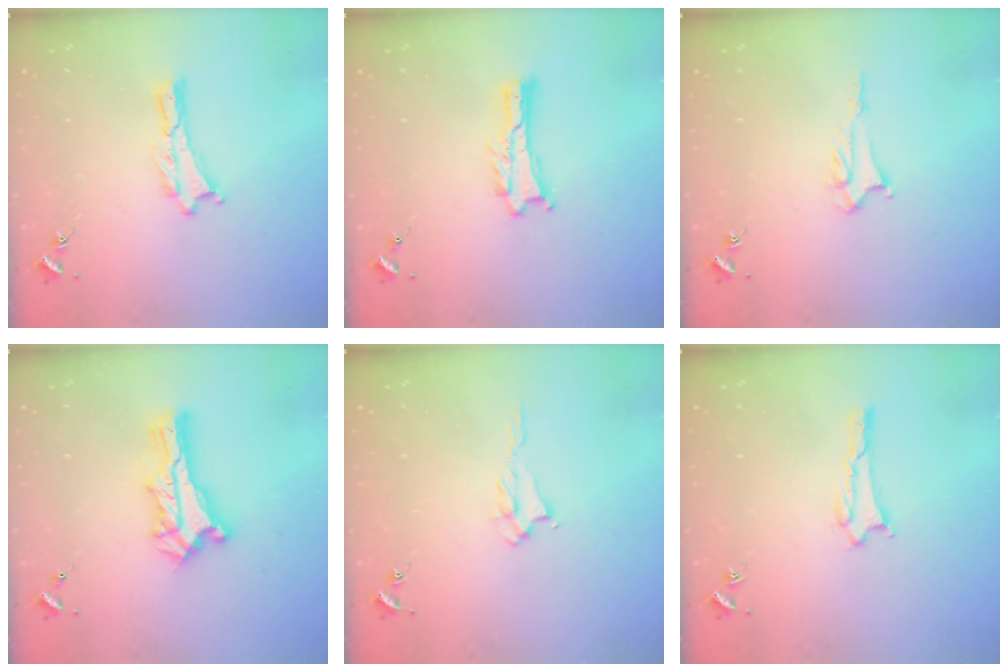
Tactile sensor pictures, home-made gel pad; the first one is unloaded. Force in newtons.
{"total": 0.0}
{"total": 2.6, "press": 2.6, "slide": 0.3}
{"total": 3.2, "press": 3.2, "slide": 0.3}
{"total": 2.1, "press": 2.0, "slide": 0.3}
{"total": 0.9, "press": 0.8, "slide": 0.1}